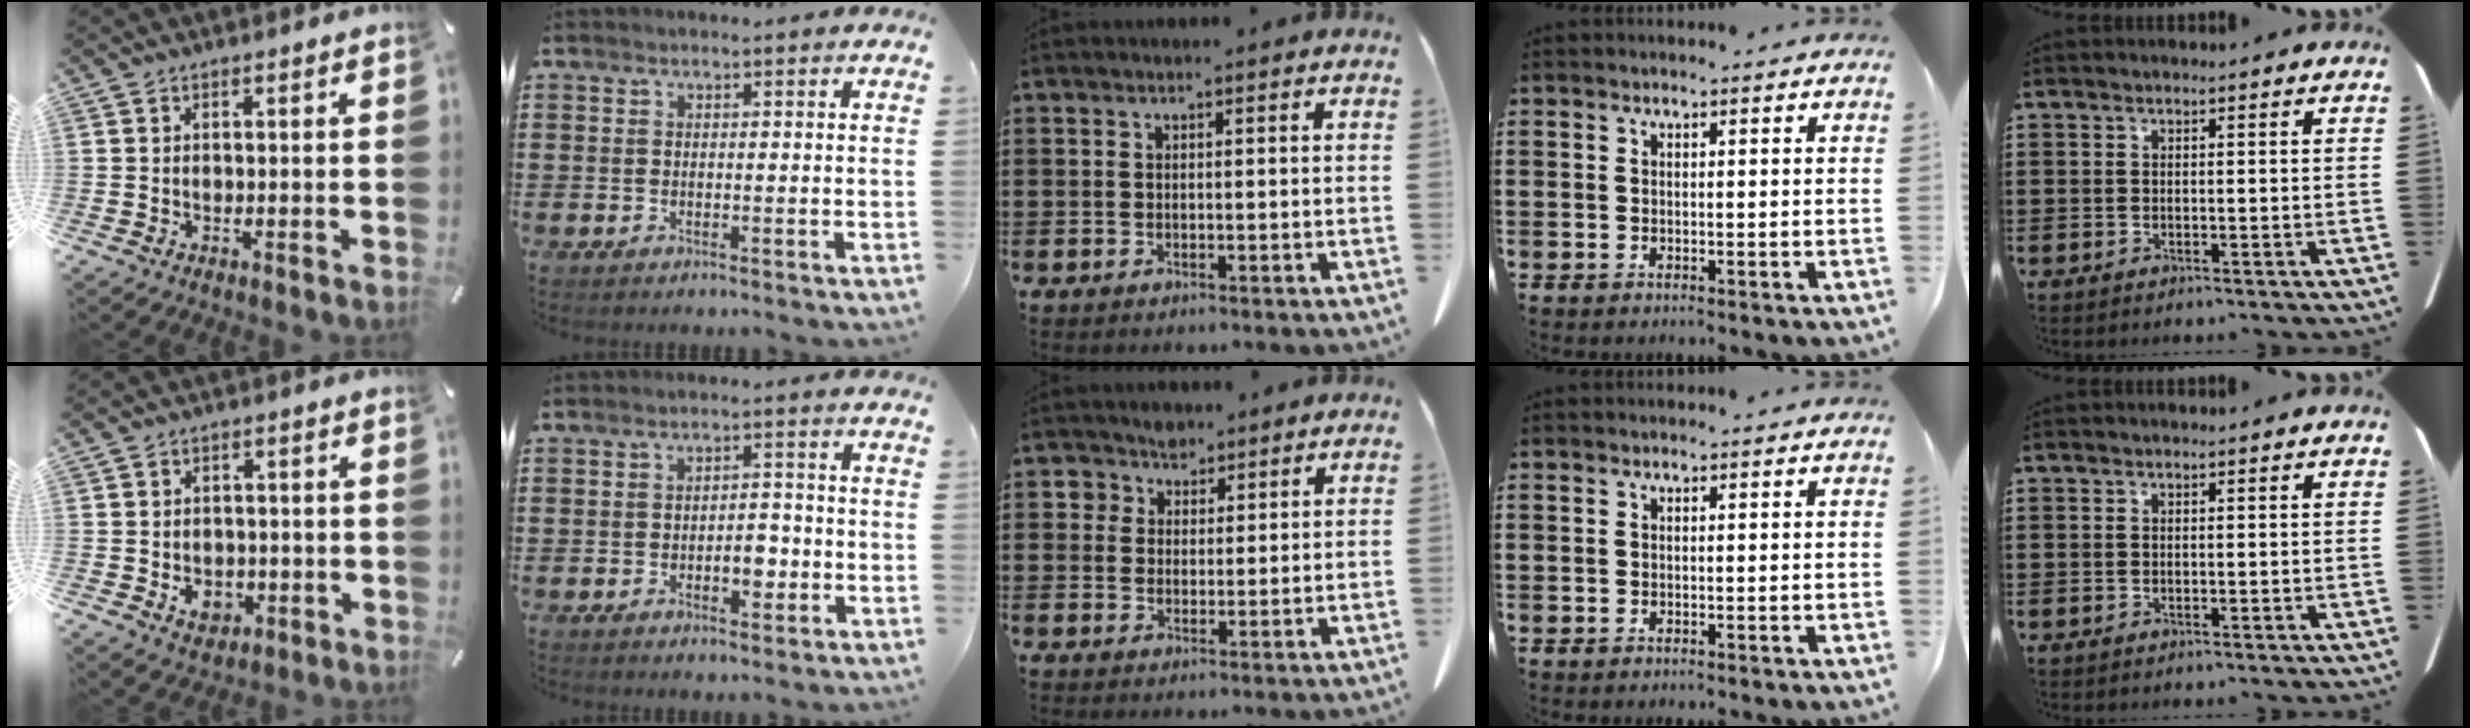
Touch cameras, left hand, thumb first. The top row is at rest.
{"thumb": {"total": 5.4, "force": [-1.3, 4.4, 2.8], "torque": [-0.037, 0.000, -0.024]}, "index": {"total": 4.2, "force": [-1.3, 2.2, 3.4], "torque": [-0.053, 0.002, -0.026]}, "middle": {"total": 3.5, "force": [2.4, 2.5, 0.5], "torque": [-0.017, 0.010, 0.044]}}